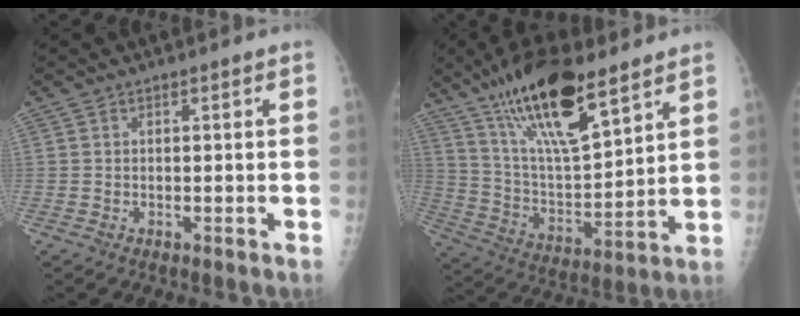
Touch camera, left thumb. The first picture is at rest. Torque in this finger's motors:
{"motor_torque": [1.01, -0.02, 1.39, -1.38, 0.40]}